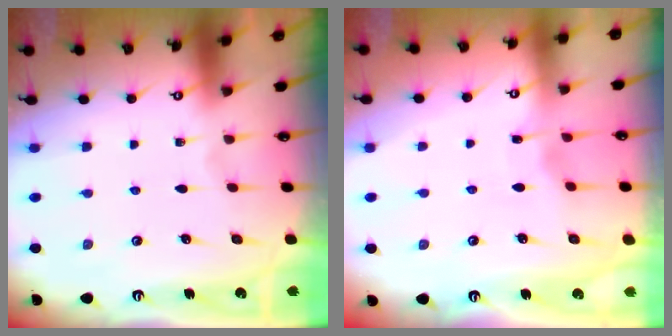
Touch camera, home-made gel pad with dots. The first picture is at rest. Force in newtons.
{"total": 2.5, "press": 2.5, "slide": 0.2}